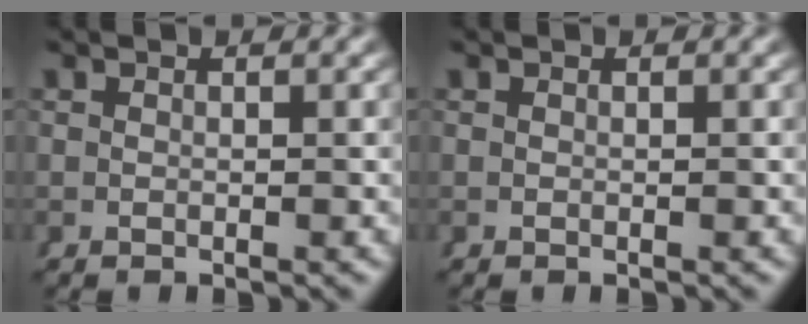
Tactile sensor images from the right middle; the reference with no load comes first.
{"total": 0.0}